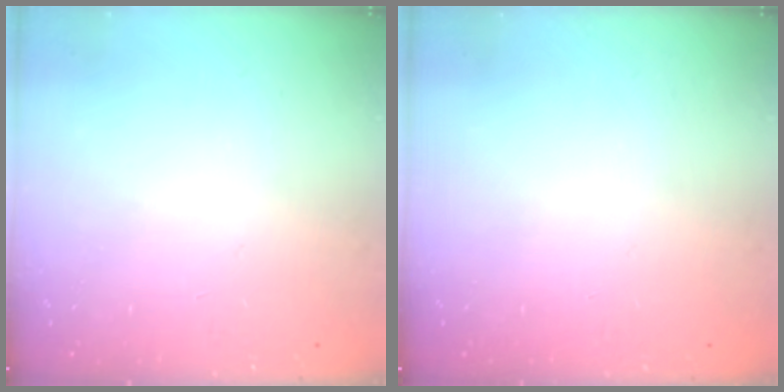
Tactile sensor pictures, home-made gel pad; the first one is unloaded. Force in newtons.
{"total": 0.0}